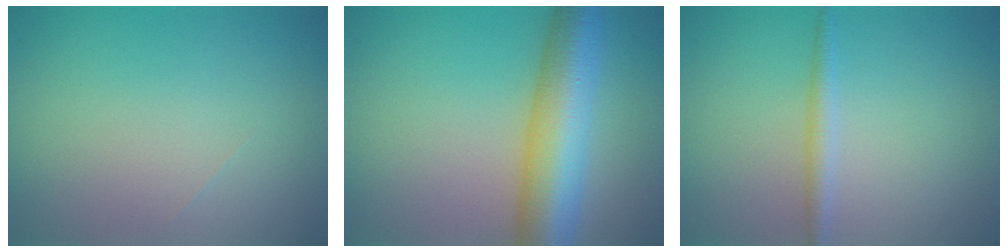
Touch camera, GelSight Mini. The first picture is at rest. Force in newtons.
{"total": 8.7, "press": 8.7, "slide": 0.2}
{"total": 1.5, "press": 1.5, "slide": 0.1}